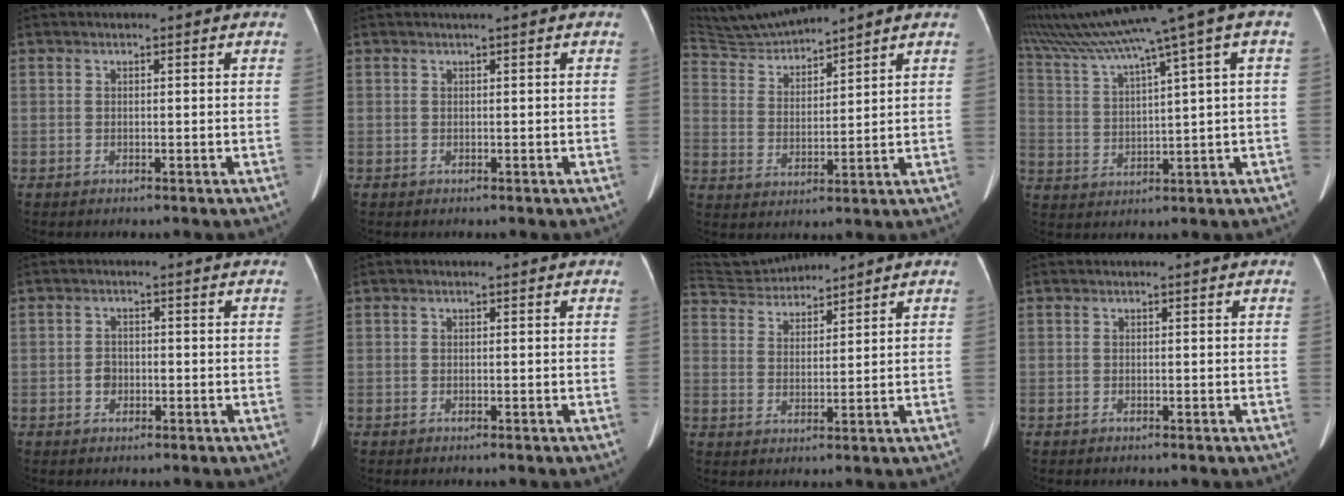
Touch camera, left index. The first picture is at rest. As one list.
[{"total": 0.0}, {"total": 7.2, "force": [7.1, -0.8, 0.7], "torque": [-0.031, 0.010, 0.153]}, {"total": 15.3, "force": [10.5, -1.5, 11.0], "torque": [-0.192, 0.020, 0.175]}, {"total": 1.9, "force": [-0.5, 1.5, 1.0], "torque": [-0.018, 0.006, -0.008]}, {"total": 0.0}, {"total": 7.0, "force": [6.9, -0.2, 0.4], "torque": [-0.021, 0.026, 0.142]}, {"total": 0.0}]